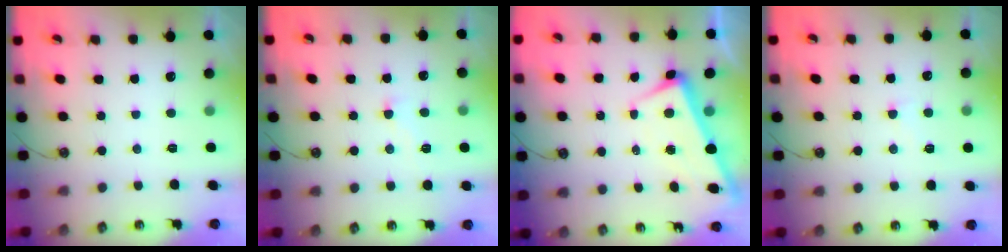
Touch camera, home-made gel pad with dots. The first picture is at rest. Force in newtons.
{"total": 0.8, "press": 0.8, "slide": 0.3}
{"total": 1.7, "press": 1.6, "slide": 0.5}
{"total": 1.5, "press": 1.4, "slide": 0.6}